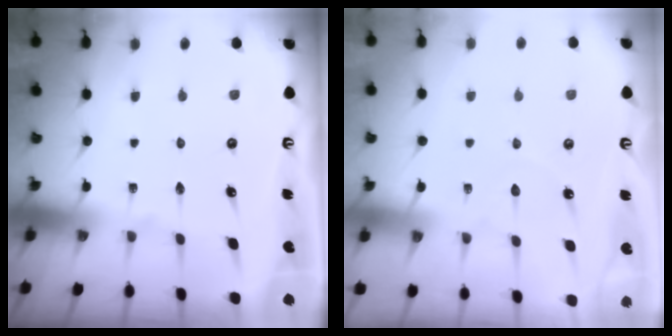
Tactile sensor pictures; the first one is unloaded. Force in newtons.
{"total": 2.7, "press": 2.7, "slide": 0.3}